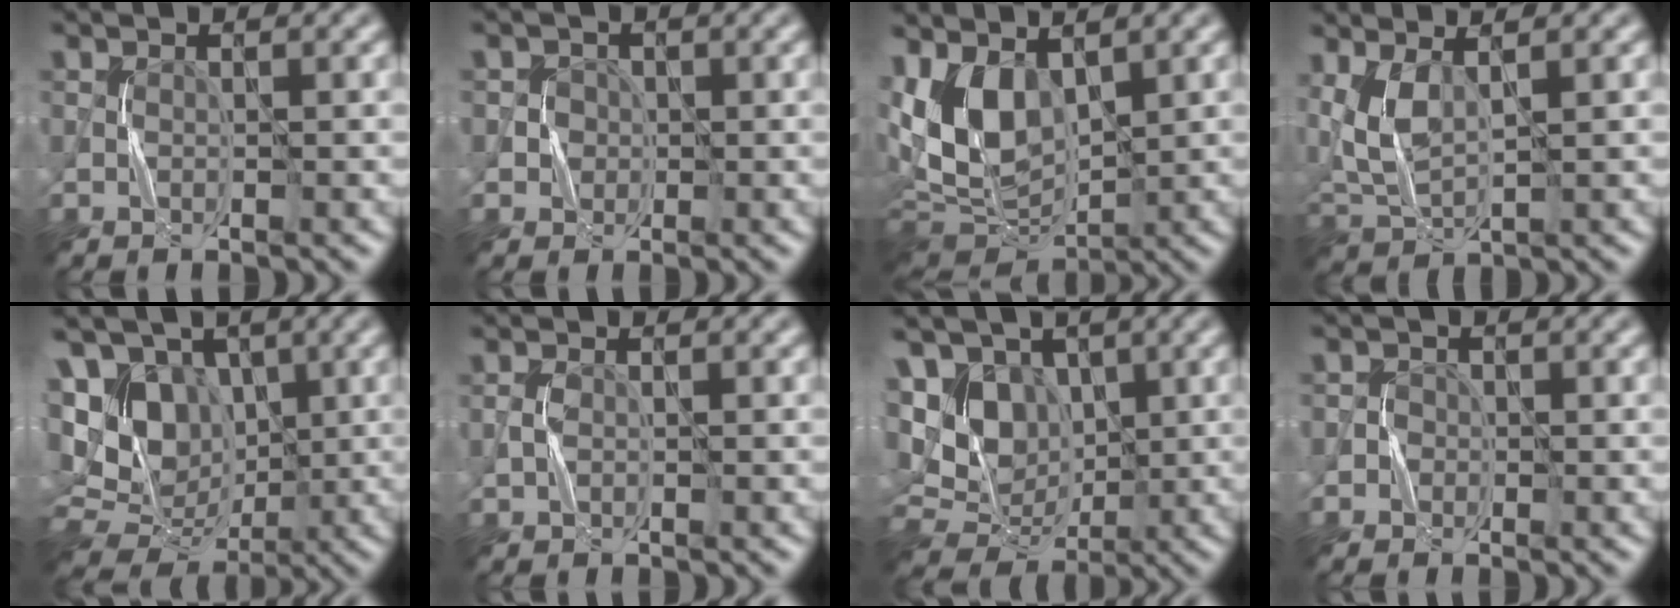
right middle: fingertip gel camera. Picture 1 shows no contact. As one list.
[{"total": 2.2, "force": [0.4, 2.1, 0.6], "torque": [0.008, 0.005, 0.000]}, {"total": 10.7, "force": [2.5, 6.4, 8.3], "torque": [-0.185, -0.005, 0.047]}, {"total": 4.1, "force": [1.7, 1.5, 3.4], "torque": [-0.091, 0.001, 0.042]}, {"total": 12.8, "force": [2.3, 10.0, 7.6], "torque": [-0.137, 0.028, 0.023]}, {"total": 0.8, "force": [-0.2, 0.5, 0.7], "torque": [-0.020, 0.003, -0.004]}, {"total": 9.8, "force": [1.6, 7.8, 5.7], "torque": [-0.107, 0.018, 0.014]}, {"total": 1.1, "force": [-0.3, 1.1, 0.2], "torque": [0.007, 0.005, -0.009]}]